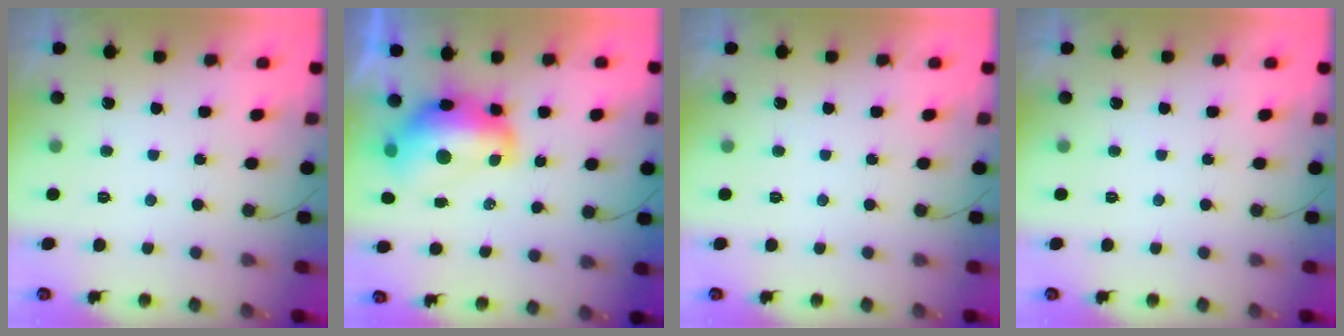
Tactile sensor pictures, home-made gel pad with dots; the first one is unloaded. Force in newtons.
{"total": 13.4, "press": 13.3, "slide": 1.0}
{"total": 0.0}
{"total": 0.0}